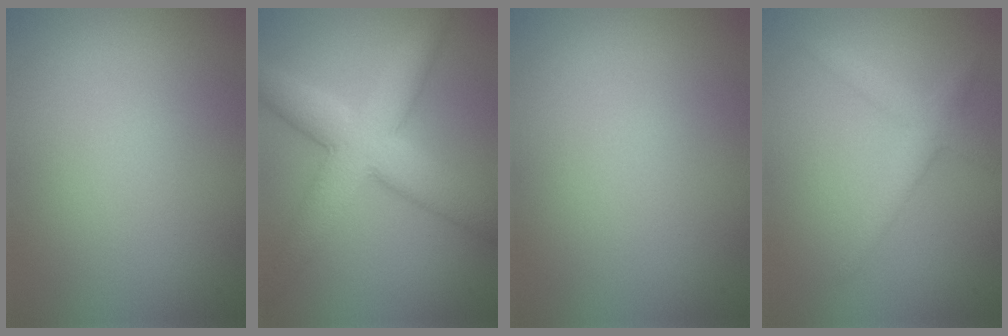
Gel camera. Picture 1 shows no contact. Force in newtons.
{"total": 8.0, "press": 8.0, "slide": 0.5}
{"total": 0.0}
{"total": 2.4, "press": 2.4, "slide": 0.2}